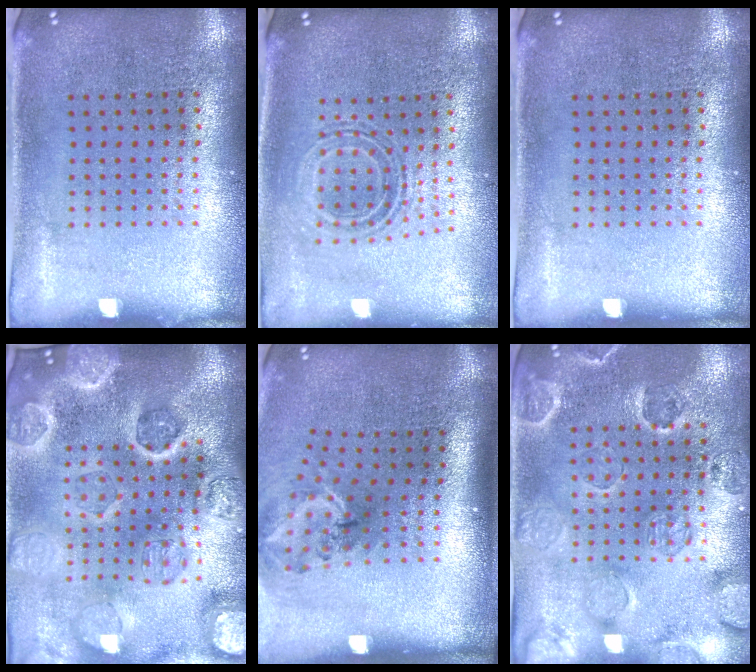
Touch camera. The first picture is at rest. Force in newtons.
{"total": 0.9, "press": 0.8, "slide": 0.3}
{"total": 0.0}
{"total": 5.5, "press": 4.7, "slide": 2.8}
{"total": 1.8, "press": 1.2, "slide": 1.4}
{"total": 2.5, "press": 2.2, "slide": 1.1}